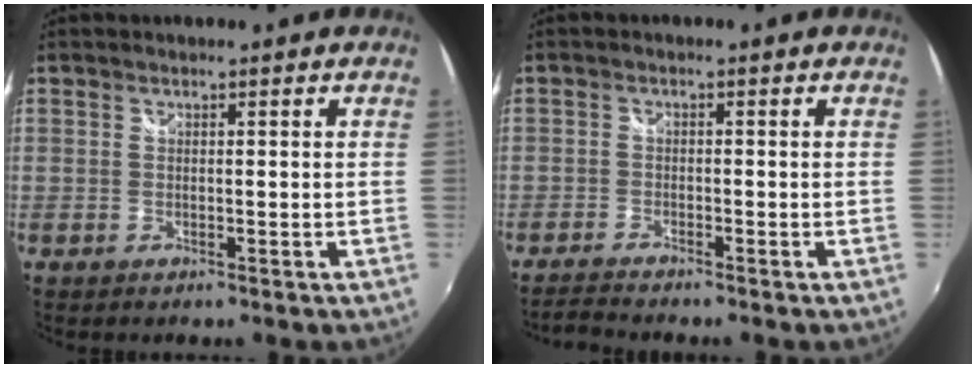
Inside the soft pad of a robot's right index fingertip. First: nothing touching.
{"total": 3.2, "force": [-3.1, 0.1, 0.9], "torque": [-0.034, -0.013, -0.061]}